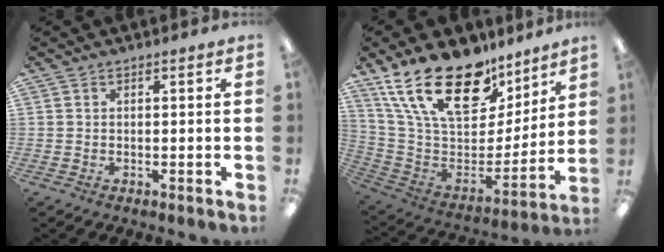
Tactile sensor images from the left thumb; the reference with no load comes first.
{"total": 25.0, "force": [17.1, 11.7, 13.9], "torque": [-0.248, -0.112, 0.310]}